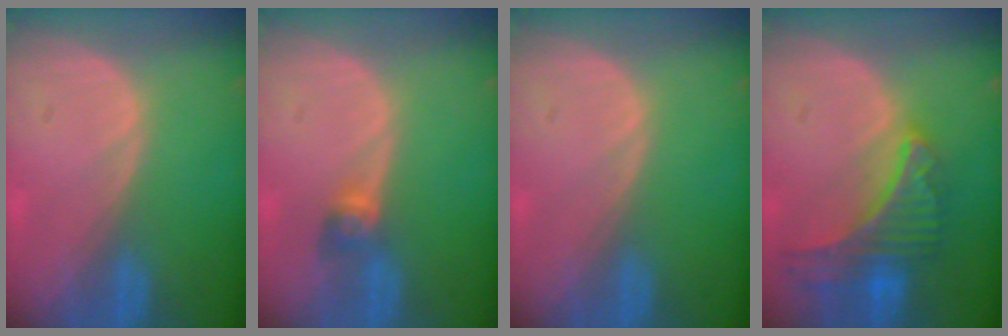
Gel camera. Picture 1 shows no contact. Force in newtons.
{"total": 2.7, "press": 2.5, "slide": 0.9}
{"total": 0.0}
{"total": 9.1, "press": 8.0, "slide": 4.3}